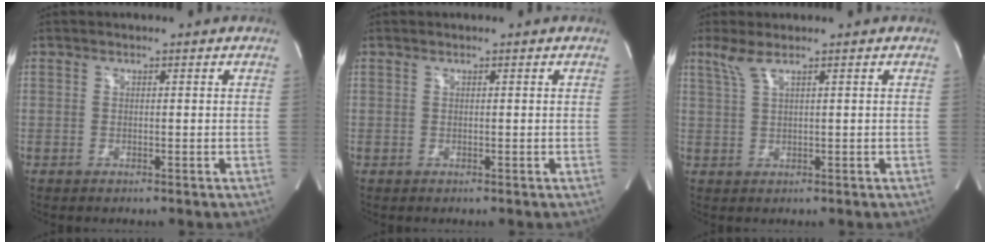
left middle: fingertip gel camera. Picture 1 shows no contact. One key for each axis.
{"total": 0.0}
{"total": 2.7, "fx": 1.8, "fy": -0.1, "fz": 2.0, "tx": -0.060, "ty": 0.013, "tz": 0.044}